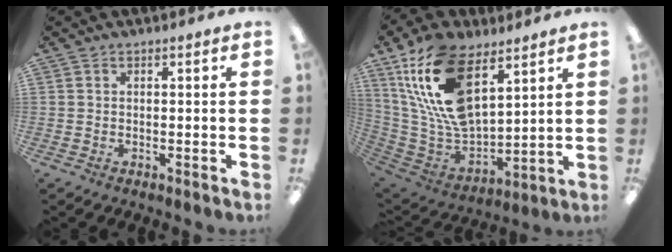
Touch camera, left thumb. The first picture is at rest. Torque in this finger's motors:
{"motor_torque": [0.68, 0.80, 1.40, -1.37, 0.26]}